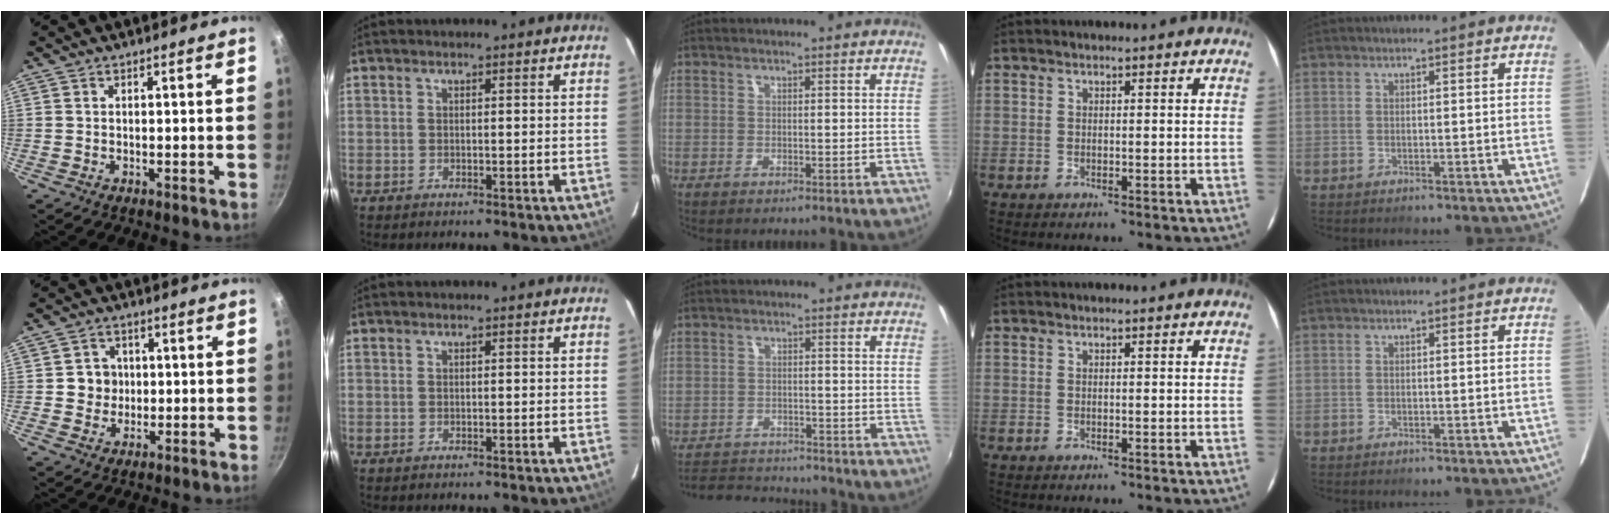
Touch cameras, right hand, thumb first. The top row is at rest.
{"thumb": {"total": 4.9, "force": [0.3, 4.7, 1.5], "torque": [0.009, 0.003, 0.001]}, "middle": {"total": 7.5, "force": [-7.1, 2.4, 1.0], "torque": [-0.041, 0.021, -0.112]}}